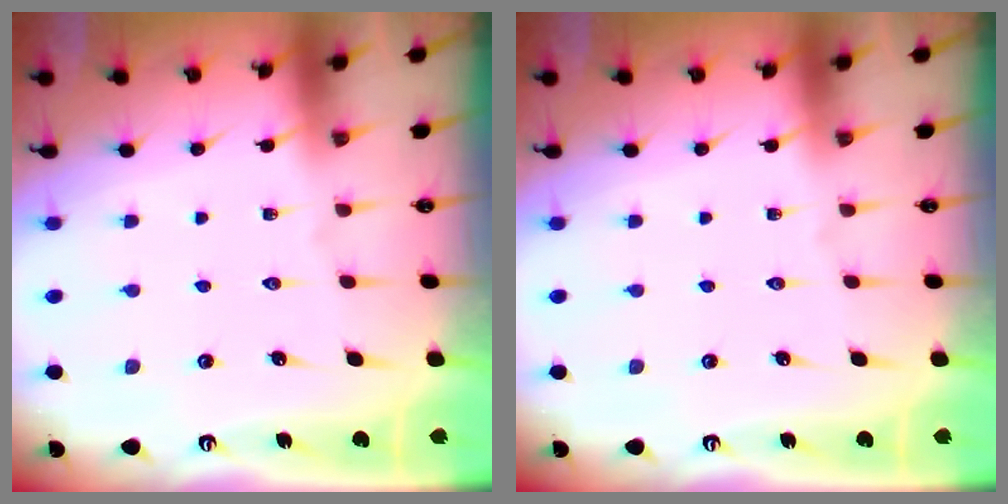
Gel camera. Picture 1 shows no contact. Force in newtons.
{"total": 0.0}